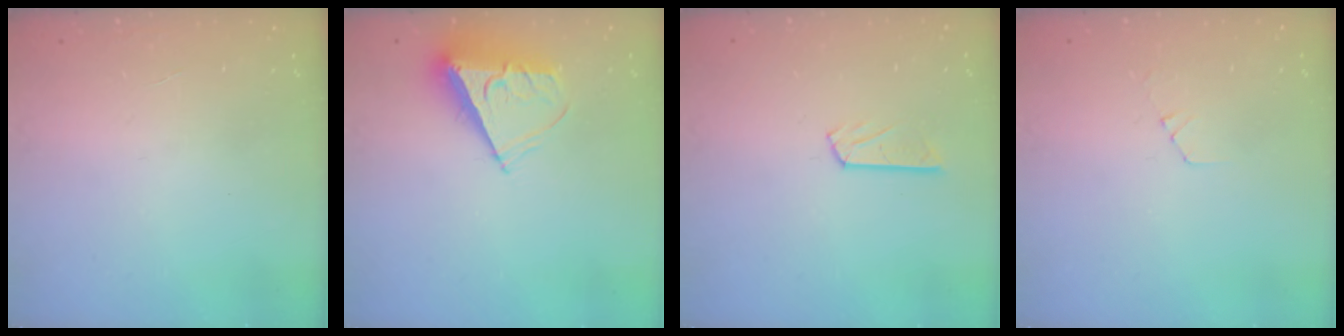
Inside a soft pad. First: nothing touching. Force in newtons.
{"total": 8.0, "press": 8.0, "slide": 0.4}
{"total": 5.4, "press": 5.4, "slide": 0.3}
{"total": 3.3, "press": 3.3, "slide": 0.4}